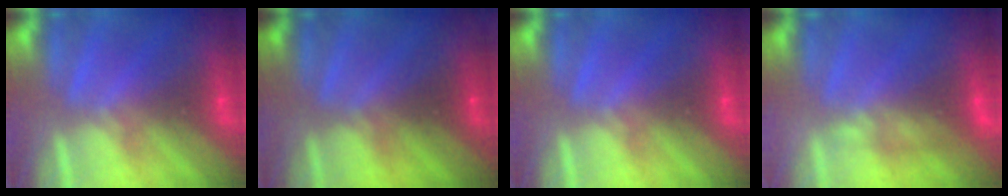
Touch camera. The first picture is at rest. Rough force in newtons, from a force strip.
{"total": 2.0}
{"total": 0.0}
{"total": 4.6}